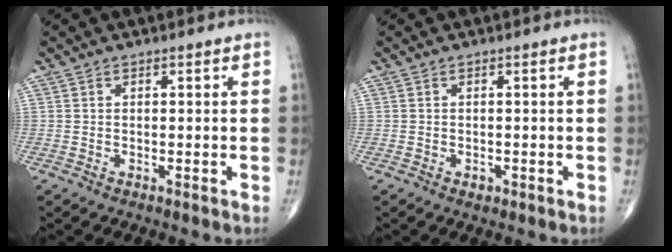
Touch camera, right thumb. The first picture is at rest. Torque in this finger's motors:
{"motor_torque": [0.37, 0.07, 0.15, -0.15, -0.01]}